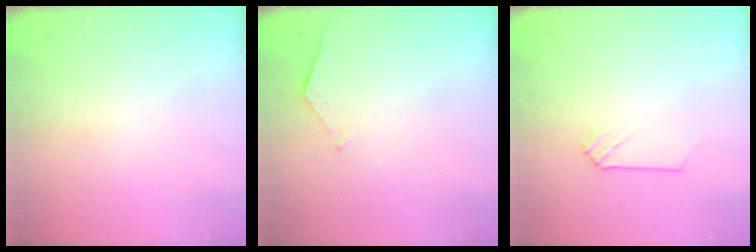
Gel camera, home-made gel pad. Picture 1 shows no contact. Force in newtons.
{"total": 3.9, "press": 3.9, "slide": 0.4}
{"total": 0.0}